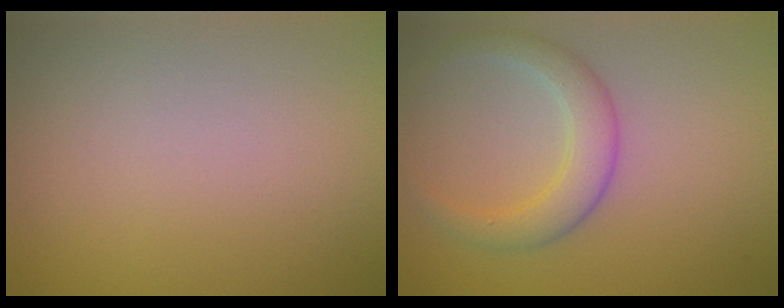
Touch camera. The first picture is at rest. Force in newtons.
{"total": 3.2, "press": 3.2, "slide": 0.1}